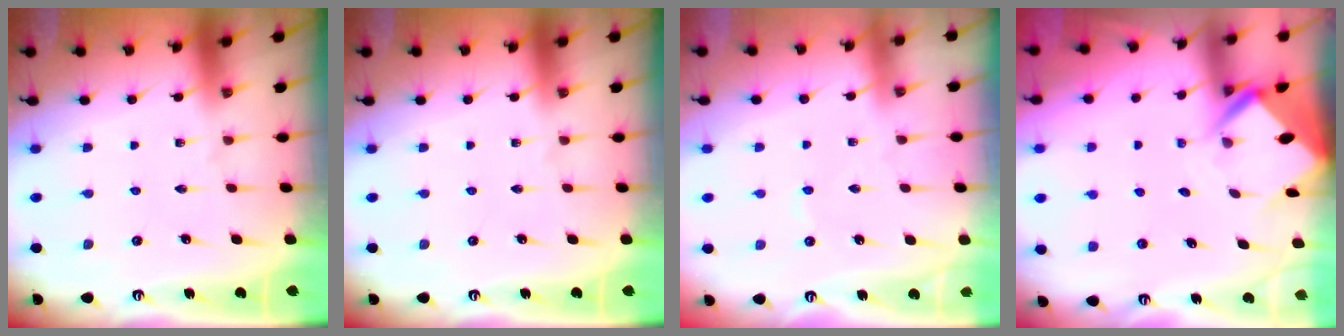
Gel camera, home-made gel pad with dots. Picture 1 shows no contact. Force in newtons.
{"total": 0.0}
{"total": 1.5, "press": 1.4, "slide": 0.2}
{"total": 5.5, "press": 5.5, "slide": 0.4}